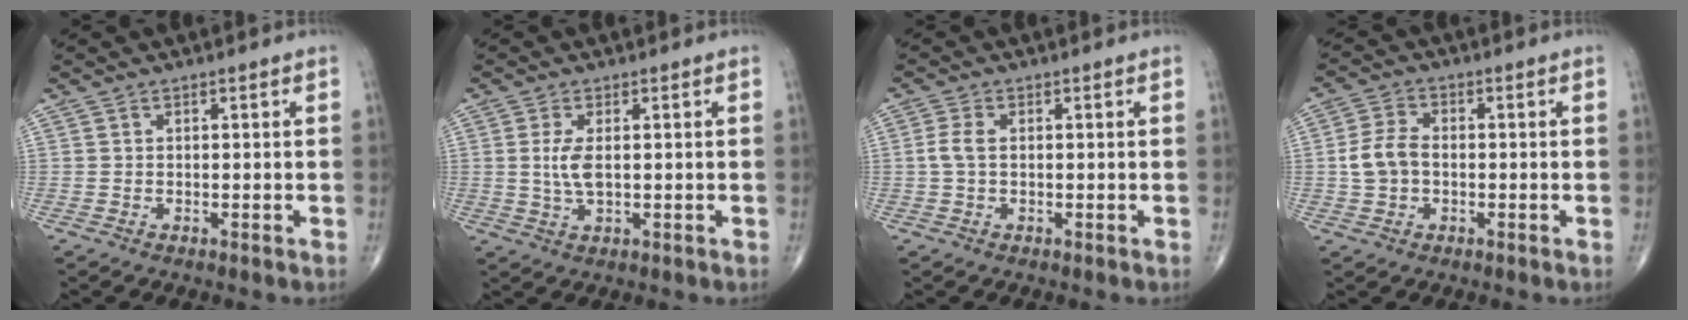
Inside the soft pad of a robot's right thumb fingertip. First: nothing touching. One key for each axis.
{"total": 4.3, "fx": 0.4, "fy": 1.7, "fz": 3.9, "tx": -0.090, "ty": -0.006, "tz": 0.014}
{"total": 2.7, "fx": 0.1, "fy": 1.5, "fz": 2.2, "tx": -0.058, "ty": 0.005, "tz": -0.001}
{"total": 5.7, "fx": -0.5, "fy": 4.0, "fz": 4.1, "tx": -0.085, "ty": 0.017, "tz": -0.013}